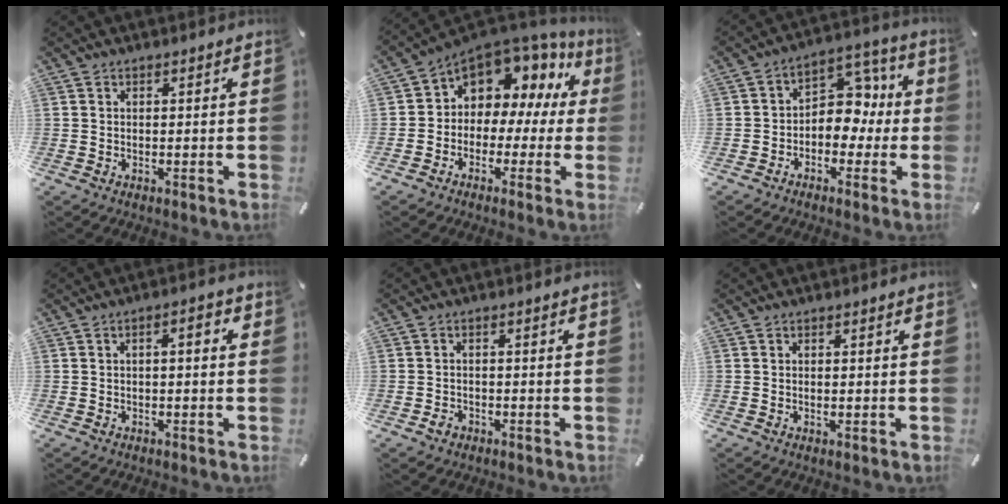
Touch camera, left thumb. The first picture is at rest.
{"total": 7.6, "force": [3.9, 6.0, 2.7], "torque": [-0.057, -0.040, 0.070]}
{"total": 9.5, "force": [-2.0, 7.9, 4.9], "torque": [-0.057, 0.015, -0.036]}
{"total": 2.8, "force": [-0.6, 1.0, 2.5], "torque": [-0.045, 0.010, -0.013]}
{"total": 2.0, "force": [-1.2, 1.5, 0.6], "torque": [-0.010, 0.006, -0.026]}
{"total": 0.8, "force": [-0.1, 0.3, 0.7], "torque": [-0.014, -0.001, -0.002]}